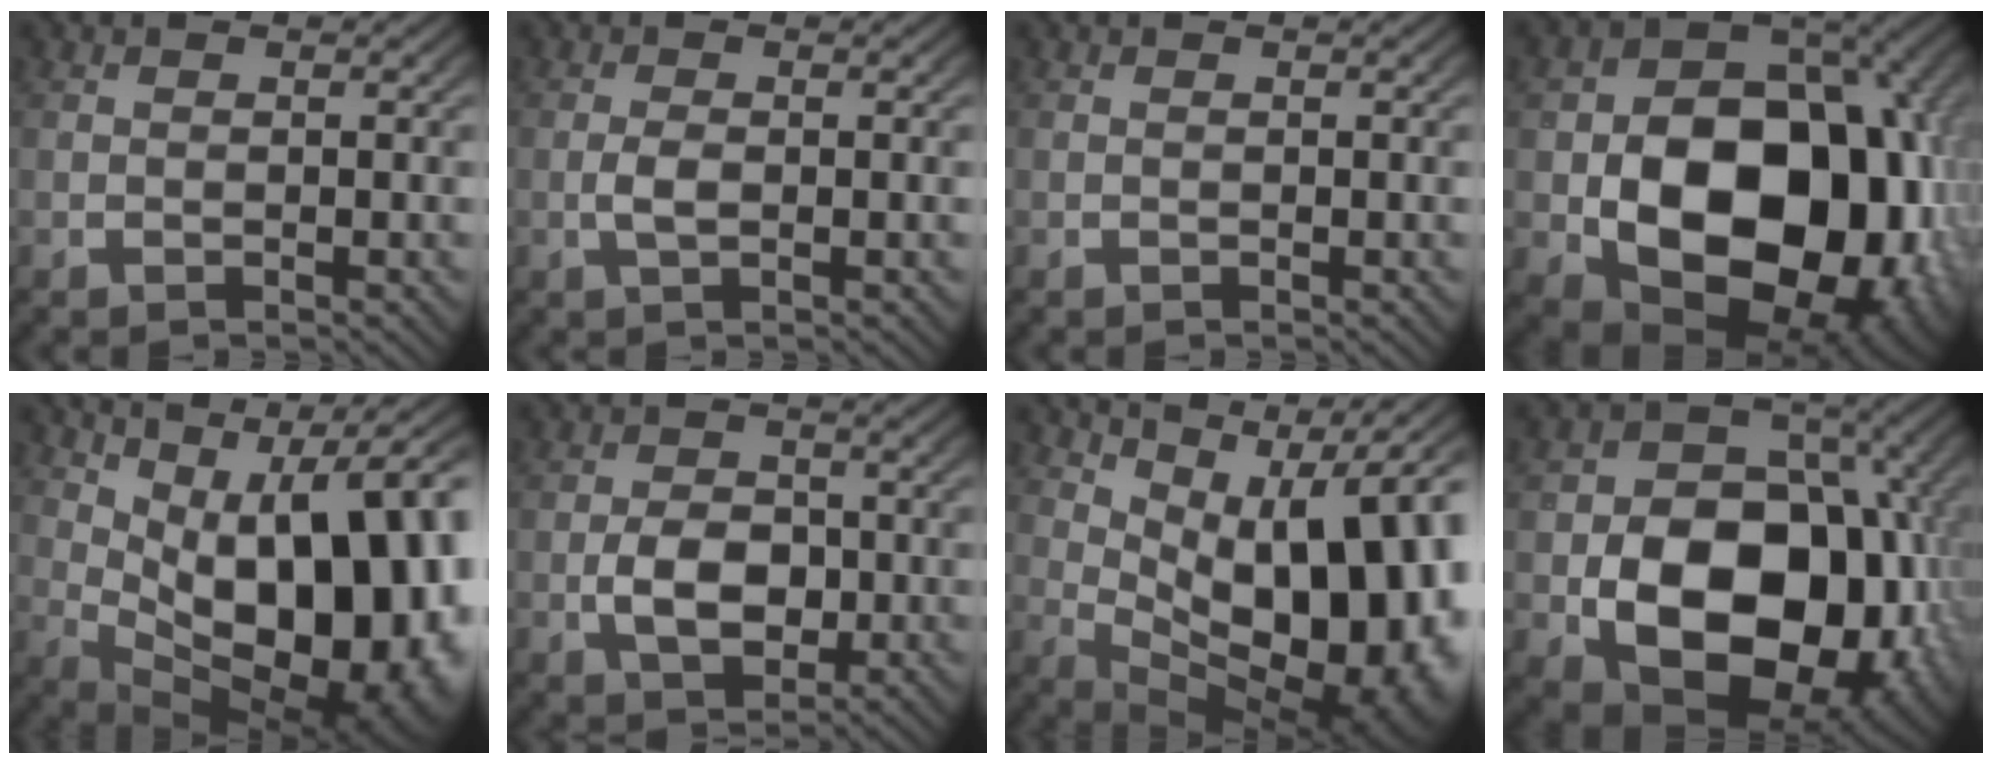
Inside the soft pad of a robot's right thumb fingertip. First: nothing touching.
{"total": 1.6, "force": [-0.2, 0.8, 1.4], "torque": [-0.039, -0.005, -0.001]}
{"total": 0.0}
{"total": 24.4, "force": [-3.3, 16.5, 17.7], "torque": [-0.323, -0.085, -0.011]}
{"total": 20.9, "force": [0.0, 13.1, 16.3], "torque": [-0.253, -0.043, 0.028]}
{"total": 5.4, "force": [-0.7, 3.8, 3.8], "torque": [-0.074, -0.019, 0.000]}
{"total": 18.7, "force": [0.9, 11.8, 14.5], "torque": [-0.224, -0.038, 0.038]}
{"total": 21.7, "force": [-3.1, 15.3, 15.0], "torque": [-0.274, -0.081, -0.016]}